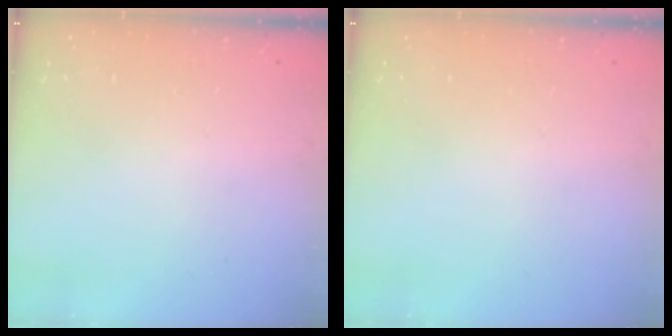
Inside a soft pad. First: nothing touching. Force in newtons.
{"total": 0.0}